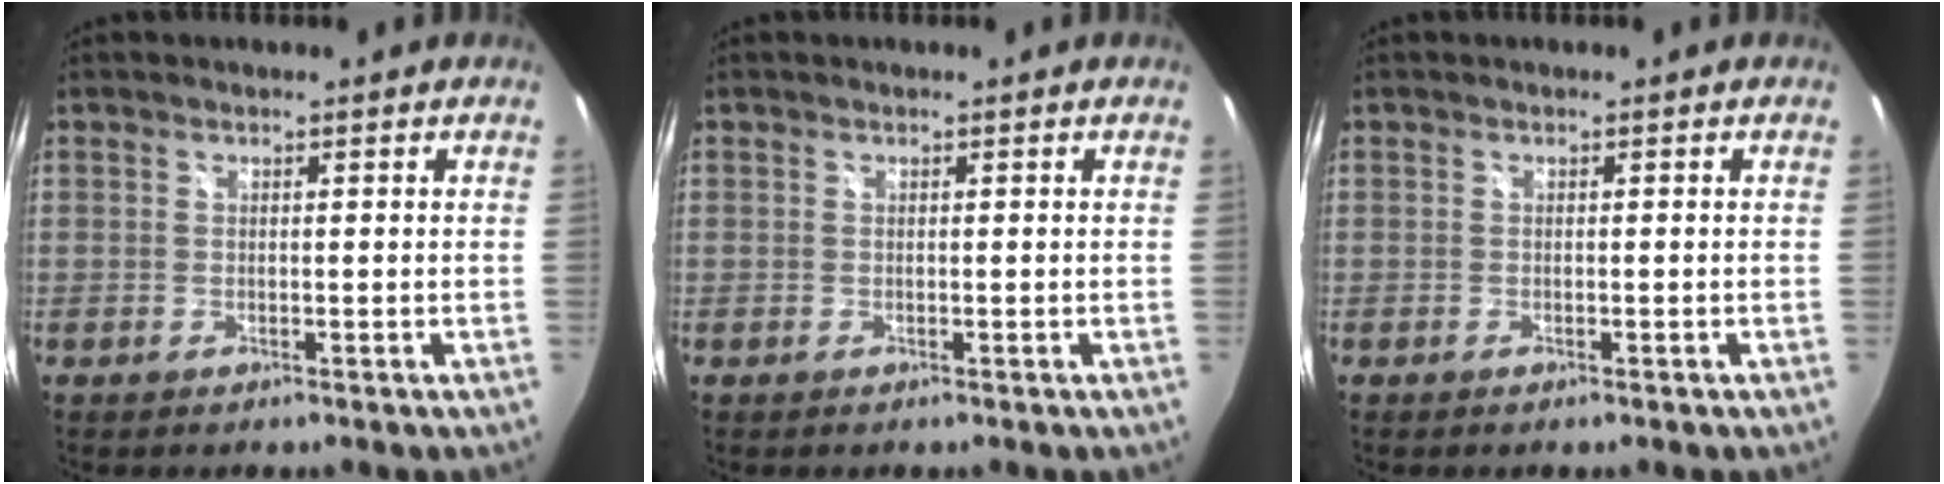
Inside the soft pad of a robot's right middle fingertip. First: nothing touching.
{"total": 0.0}
{"total": 0.5, "force": [-0.4, 0.1, 0.3], "torque": [-0.003, -0.002, -0.008]}